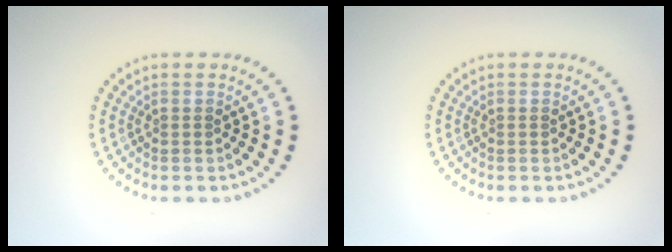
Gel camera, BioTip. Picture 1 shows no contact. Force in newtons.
{"total": 0.0}